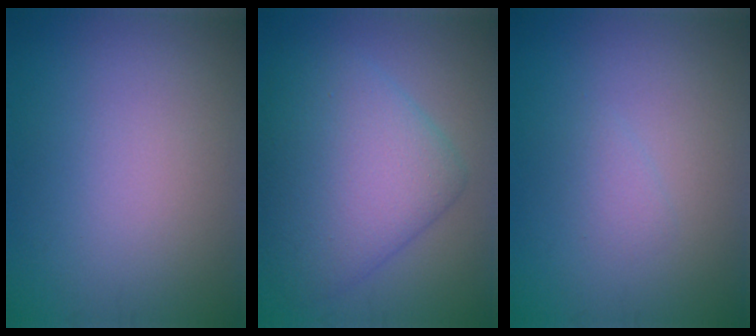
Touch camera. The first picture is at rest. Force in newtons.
{"total": 8.6, "press": 8.6, "slide": 0.2}
{"total": 0.9, "press": 0.9, "slide": 0.2}